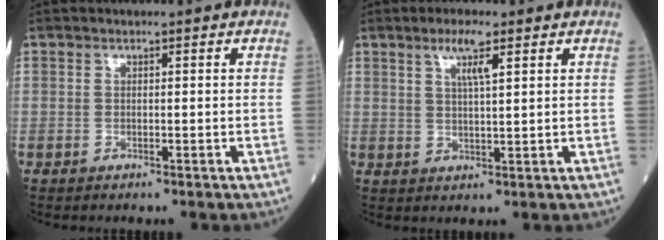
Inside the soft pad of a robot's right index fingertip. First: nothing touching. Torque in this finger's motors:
{"motor_torque": [0.71, 0.51, 0.28, 0.09]}